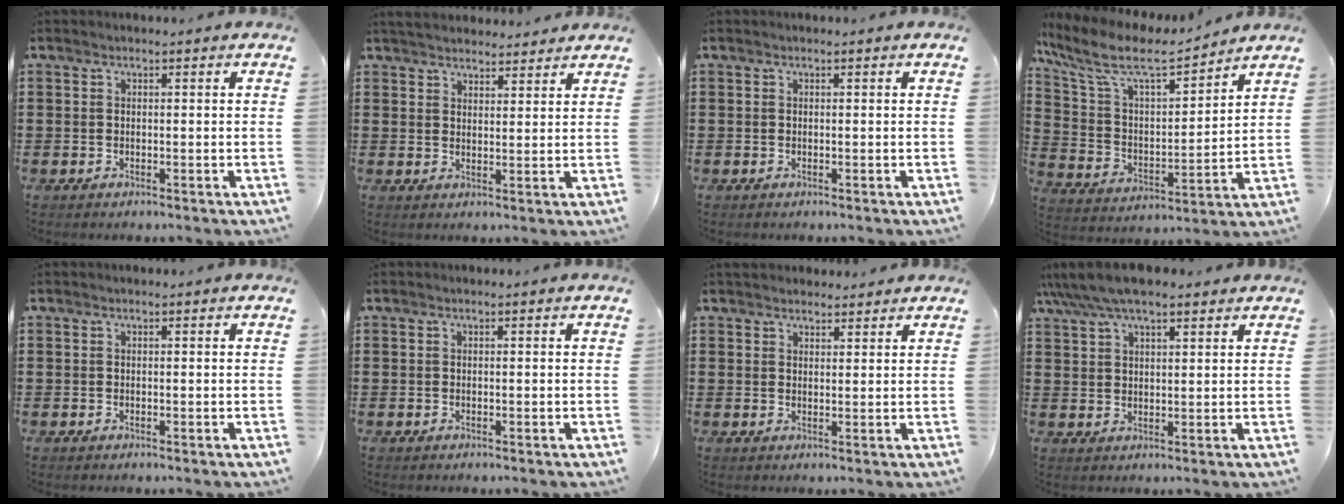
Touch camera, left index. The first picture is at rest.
{"total": 3.5, "force": [3.4, 0.6, 0.2], "torque": [-0.013, -0.006, 0.065]}
{"total": 0.0}
{"total": 9.3, "force": [7.6, 2.4, 4.9], "torque": [-0.127, -0.039, 0.128]}
{"total": 0.0}
{"total": 0.0}
{"total": 2.3, "force": [2.2, 0.7, 0.0], "torque": [-0.006, 0.000, 0.043]}
{"total": 6.3, "force": [5.2, 1.7, 3.2], "torque": [-0.075, -0.004, 0.095]}